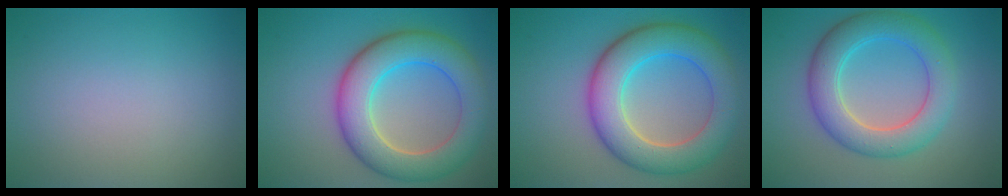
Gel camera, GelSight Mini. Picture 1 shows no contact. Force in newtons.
{"total": 8.3, "press": 8.3, "slide": 0.4}
{"total": 8.4, "press": 8.4, "slide": 0.3}
{"total": 6.2, "press": 6.2, "slide": 0.3}